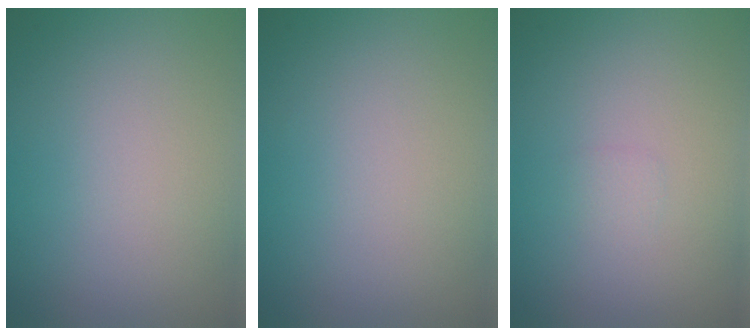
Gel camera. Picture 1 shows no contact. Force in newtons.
{"total": 0.0}
{"total": 0.6, "press": 0.6, "slide": 0.0}